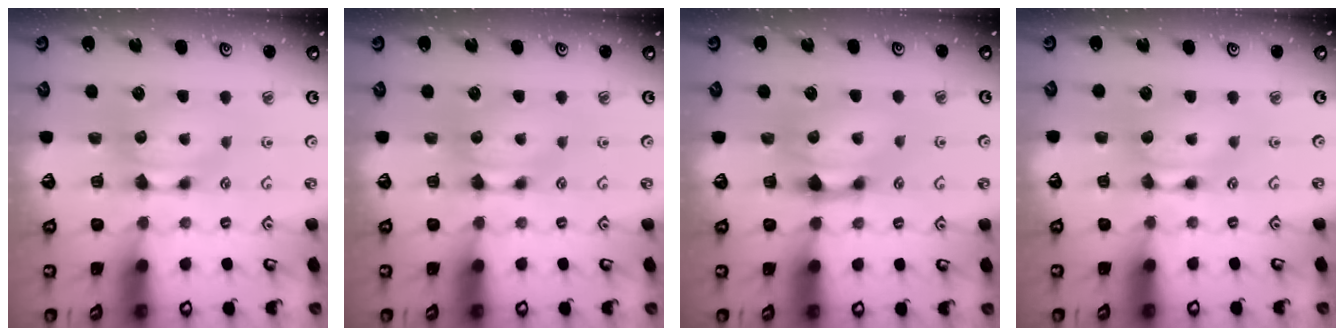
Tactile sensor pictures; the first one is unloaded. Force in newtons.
{"total": 0.0}
{"total": 1.7, "press": 1.1, "slide": 1.3}
{"total": 1.6, "press": 1.6, "slide": 0.2}